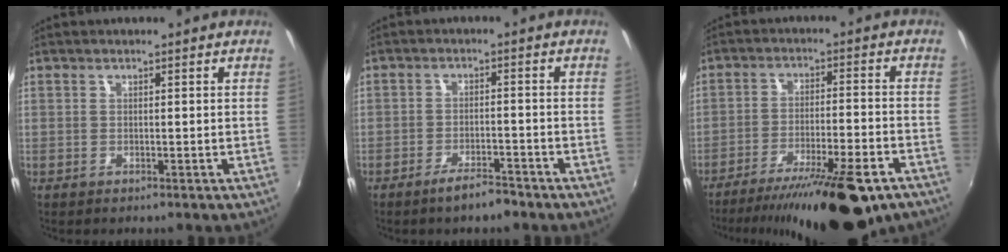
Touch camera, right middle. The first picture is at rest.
{"total": 4.5, "force": [-3.6, 1.0, 2.5], "torque": [-0.054, 0.002, -0.059]}
{"total": 20.0, "force": [-14.7, 4.7, 12.6], "torque": [-0.214, -0.030, -0.218]}